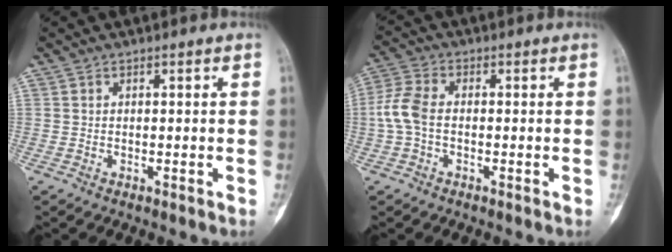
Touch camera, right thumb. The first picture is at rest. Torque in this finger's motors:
{"motor_torque": [0.02, -0.01, 0.44, -0.41, 0.09]}